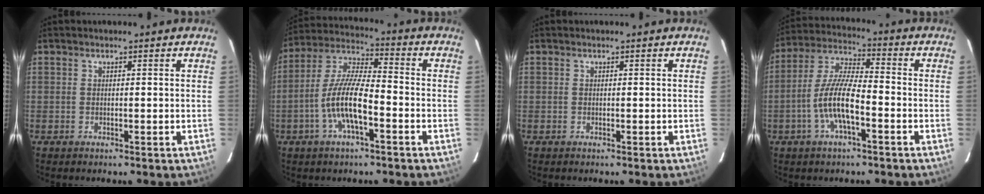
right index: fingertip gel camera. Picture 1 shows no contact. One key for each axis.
{"total": 11.4, "fx": -4.3, "fy": 2.9, "fz": 10.2, "tx": -0.214, "ty": 0.003, "tz": -0.083}
{"total": 0.0}
{"total": 10.5, "fx": -3.9, "fy": 2.6, "fz": 9.4, "tx": -0.200, "ty": 0.004, "tz": -0.076}